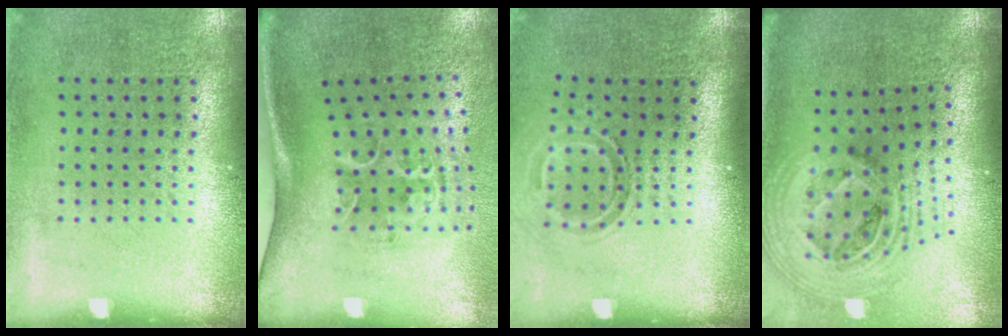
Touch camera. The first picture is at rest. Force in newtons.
{"total": 2.2, "press": 1.4, "slide": 1.8}
{"total": 1.7, "press": 1.2, "slide": 1.2}
{"total": 2.6, "press": 1.9, "slide": 1.9}